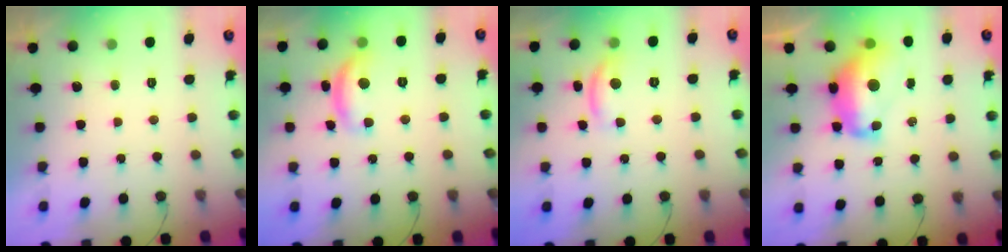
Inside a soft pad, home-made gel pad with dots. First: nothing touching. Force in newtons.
{"total": 11.3, "press": 11.3, "slide": 0.8}
{"total": 8.5, "press": 8.4, "slide": 0.6}
{"total": 14.3, "press": 14.2, "slide": 1.5}